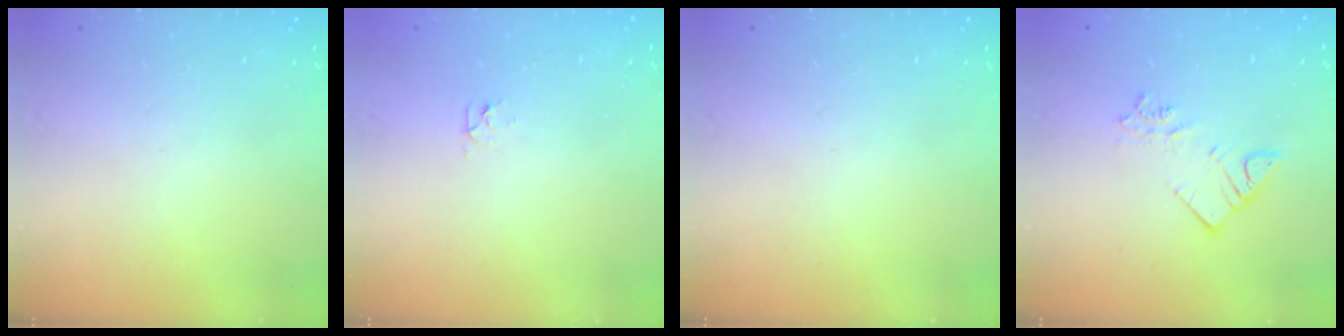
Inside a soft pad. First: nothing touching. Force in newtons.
{"total": 2.3, "press": 2.3, "slide": 0.2}
{"total": 0.0}
{"total": 5.1, "press": 5.1, "slide": 0.3}